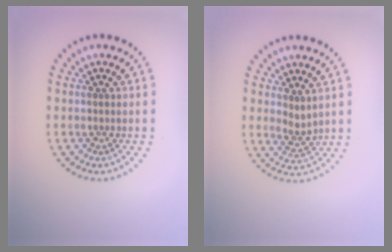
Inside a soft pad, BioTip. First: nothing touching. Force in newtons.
{"total": 1.6, "press": 1.3, "slide": 1.0}